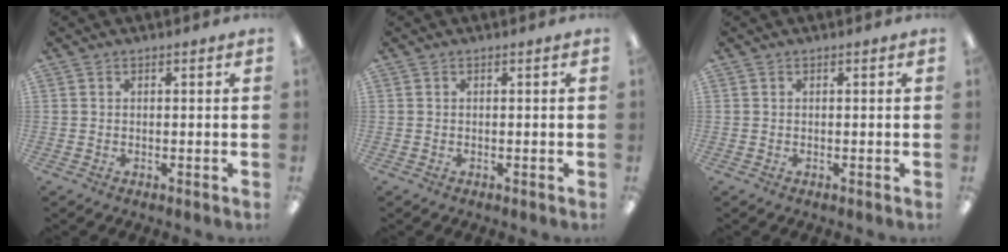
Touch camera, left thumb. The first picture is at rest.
{"total": 0.0}
{"total": 0.0}